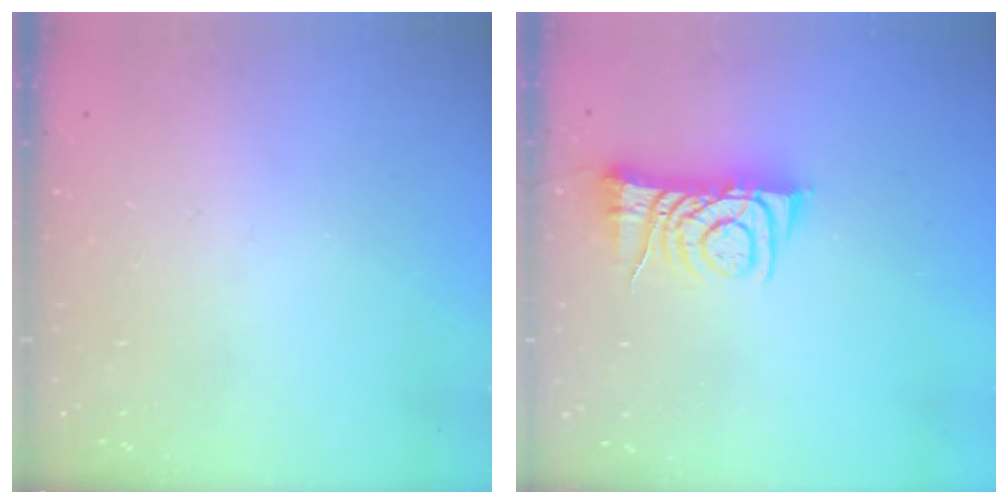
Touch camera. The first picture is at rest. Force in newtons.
{"total": 7.4, "press": 7.3, "slide": 1.0}